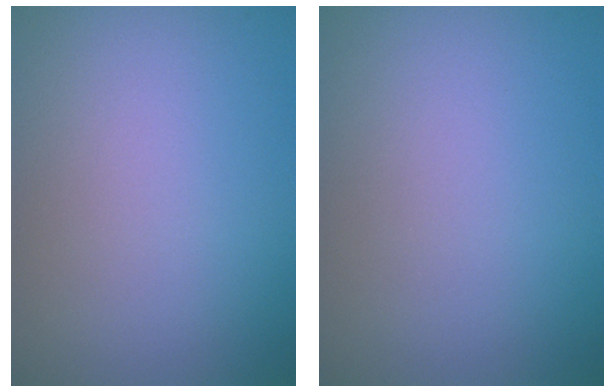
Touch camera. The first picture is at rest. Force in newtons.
{"total": 0.0}